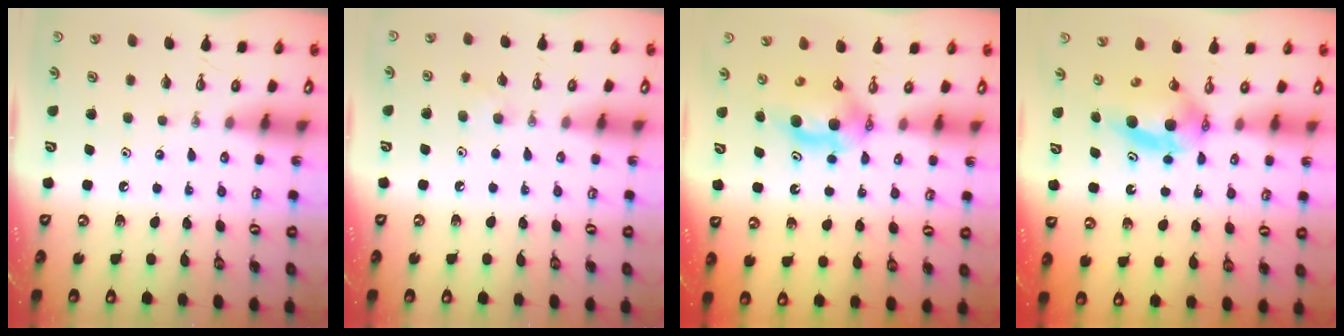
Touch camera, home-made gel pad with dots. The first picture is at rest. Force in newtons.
{"total": 6.7, "press": 5.8, "slide": 3.4}
{"total": 5.8, "press": 5.4, "slide": 2.2}
{"total": 7.5, "press": 5.9, "slide": 4.6}